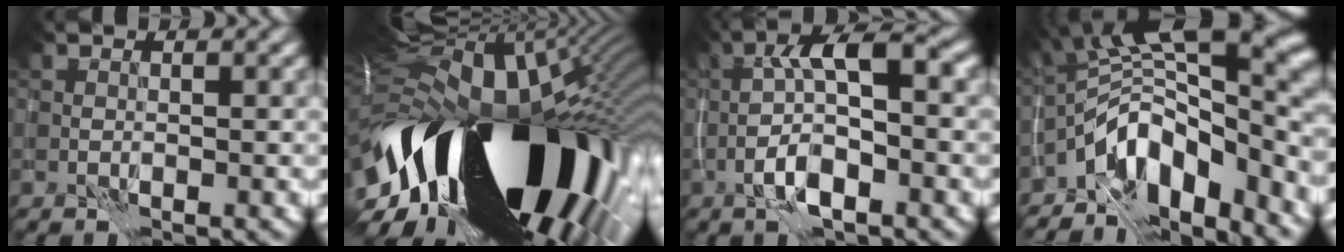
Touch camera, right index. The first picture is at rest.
{"total": 20.7, "force": [-3.6, 10.7, 17.4], "torque": [-0.290, -0.062, -0.044]}
{"total": 6.0, "force": [-0.8, 2.0, 5.6], "torque": [-0.101, 0.019, -0.022]}
{"total": 12.1, "force": [-4.2, 5.8, 9.8], "torque": [-0.136, 0.009, -0.069]}